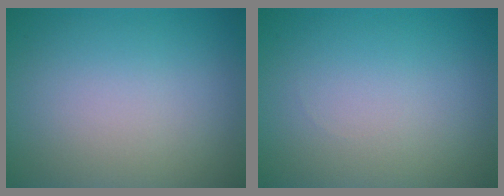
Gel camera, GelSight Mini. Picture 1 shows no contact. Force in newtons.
{"total": 0.0}